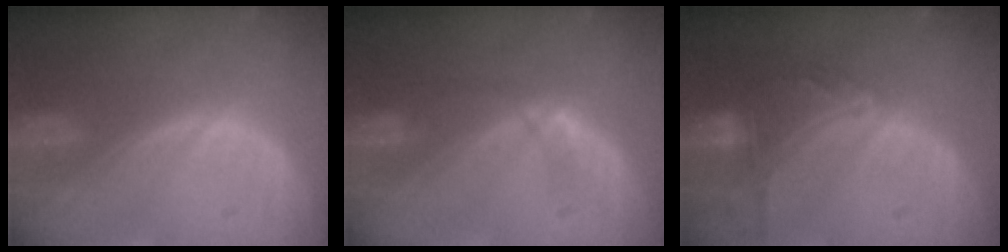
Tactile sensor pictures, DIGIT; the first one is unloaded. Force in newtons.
{"total": 3.0, "press": 2.7, "slide": 1.3}
{"total": 9.2, "press": 8.1, "slide": 4.4}